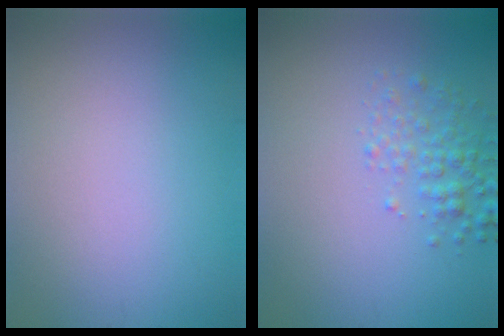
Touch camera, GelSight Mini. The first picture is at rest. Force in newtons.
{"total": 2.3, "press": 2.3, "slide": 0.1}